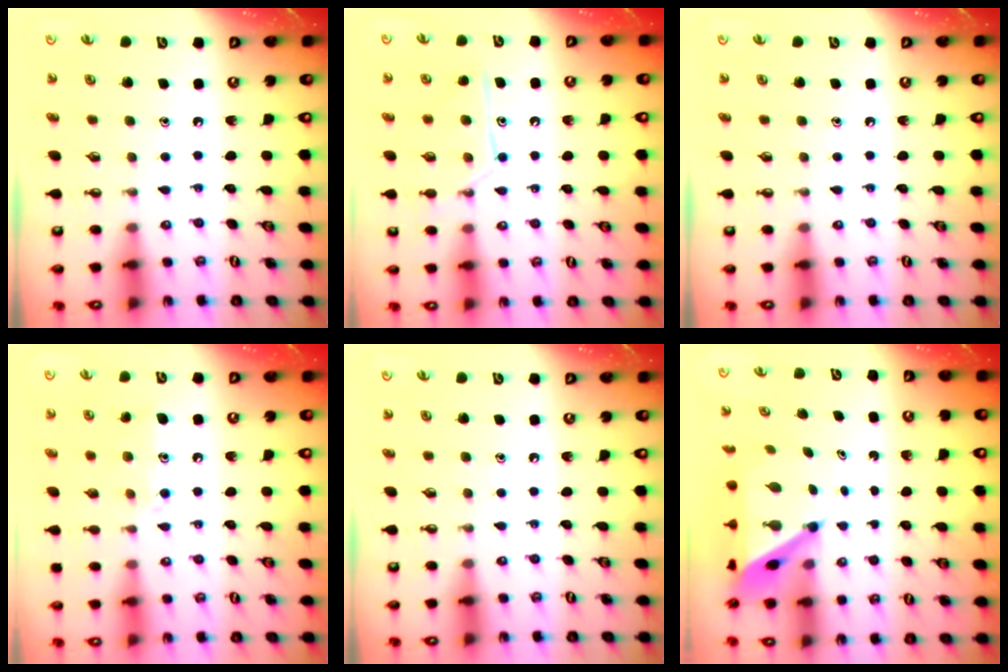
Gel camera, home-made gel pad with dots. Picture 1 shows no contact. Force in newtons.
{"total": 10.4, "press": 10.4, "slide": 0.6}
{"total": 0.0}
{"total": 9.2, "press": 9.1, "slide": 0.7}
{"total": 0.0}
{"total": 6.1, "press": 6.1, "slide": 0.5}